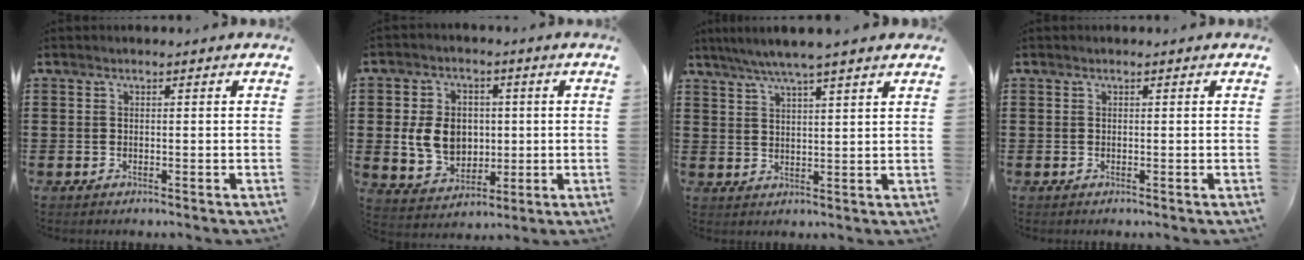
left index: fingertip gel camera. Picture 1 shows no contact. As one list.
[{"total": 8.4, "force": [0.2, 6.9, 4.9], "torque": [-0.119, 0.012, 0.003]}, {"total": 4.8, "force": [3.9, -0.3, 2.6], "torque": [-0.061, -0.012, 0.069]}, {"total": 0.0}]